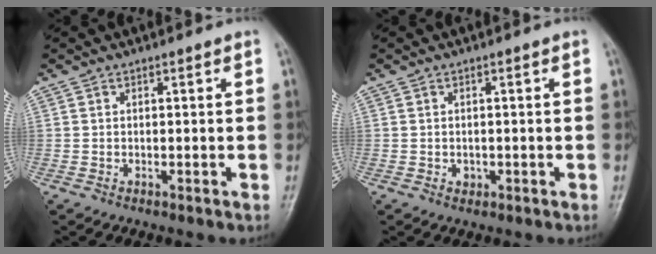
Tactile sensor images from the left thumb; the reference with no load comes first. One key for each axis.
{"total": 1.1, "fx": -0.3, "fy": 1.0, "fz": 0.3, "tx": 0.004, "ty": 0.003, "tz": -0.001}